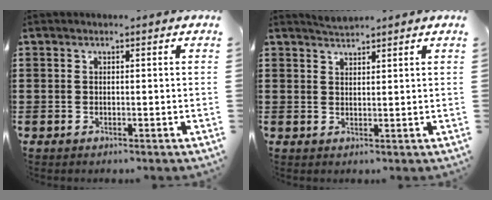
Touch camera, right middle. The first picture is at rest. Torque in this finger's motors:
{"motor_torque": [0.07, -0.03, 0.04, -0.01]}